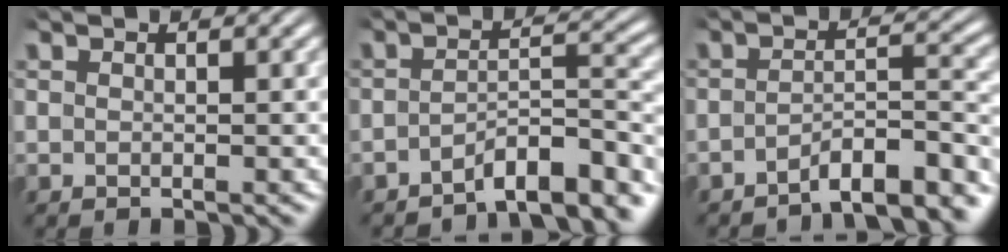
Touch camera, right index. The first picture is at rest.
{"total": 6.0, "force": [-4.9, 1.1, 3.4], "torque": [-0.034, -0.009, -0.072]}
{"total": 6.5, "force": [-5.5, 1.2, 3.1], "torque": [-0.030, -0.013, -0.080]}